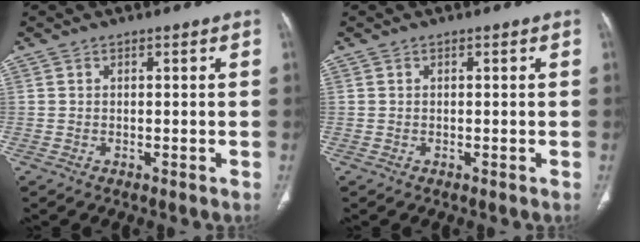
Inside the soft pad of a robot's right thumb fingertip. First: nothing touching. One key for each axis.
{"total": 0.0}